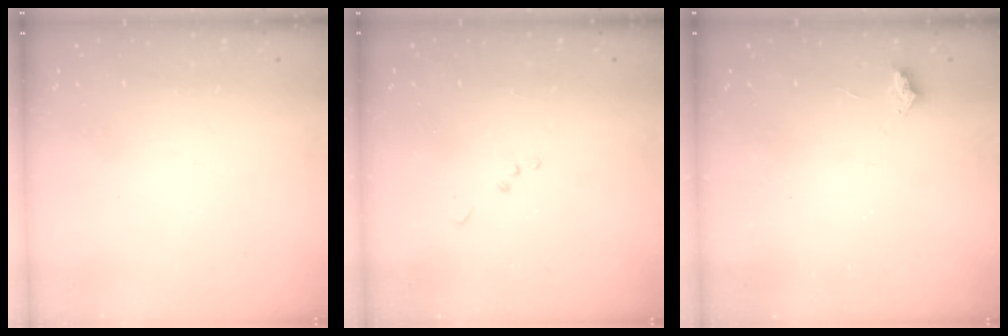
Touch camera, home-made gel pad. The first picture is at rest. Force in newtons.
{"total": 8.6, "press": 8.5, "slide": 1.1}
{"total": 2.4, "press": 2.4, "slide": 0.4}